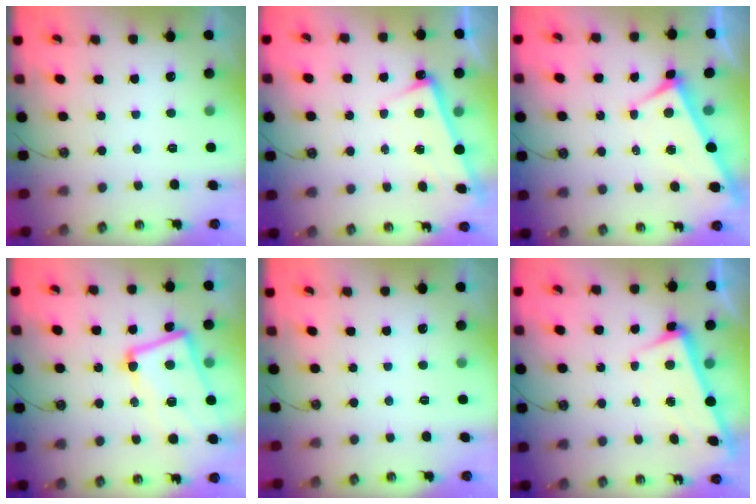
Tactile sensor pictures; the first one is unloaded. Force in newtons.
{"total": 4.7, "press": 4.7, "slide": 0.3}
{"total": 3.6, "press": 3.5, "slide": 0.5}
{"total": 9.8, "press": 9.6, "slide": 1.9}
{"total": 0.0}
{"total": 3.1, "press": 2.9, "slide": 1.1}